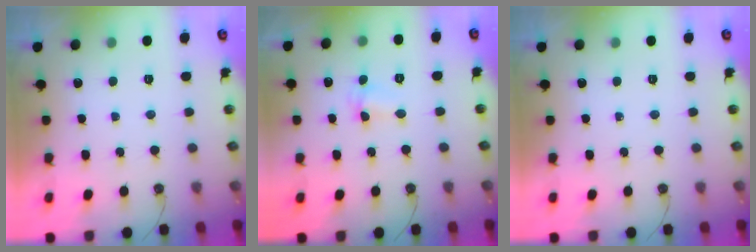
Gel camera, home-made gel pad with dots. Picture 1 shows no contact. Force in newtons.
{"total": 1.7, "press": 1.6, "slide": 0.6}
{"total": 0.0}